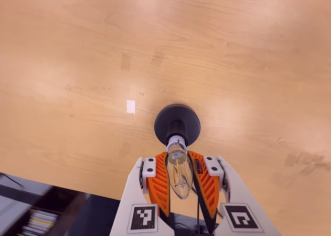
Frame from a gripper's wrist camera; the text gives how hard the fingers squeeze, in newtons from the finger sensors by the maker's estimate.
{"total": 21.0, "left": 19.6, "right": 22.5}